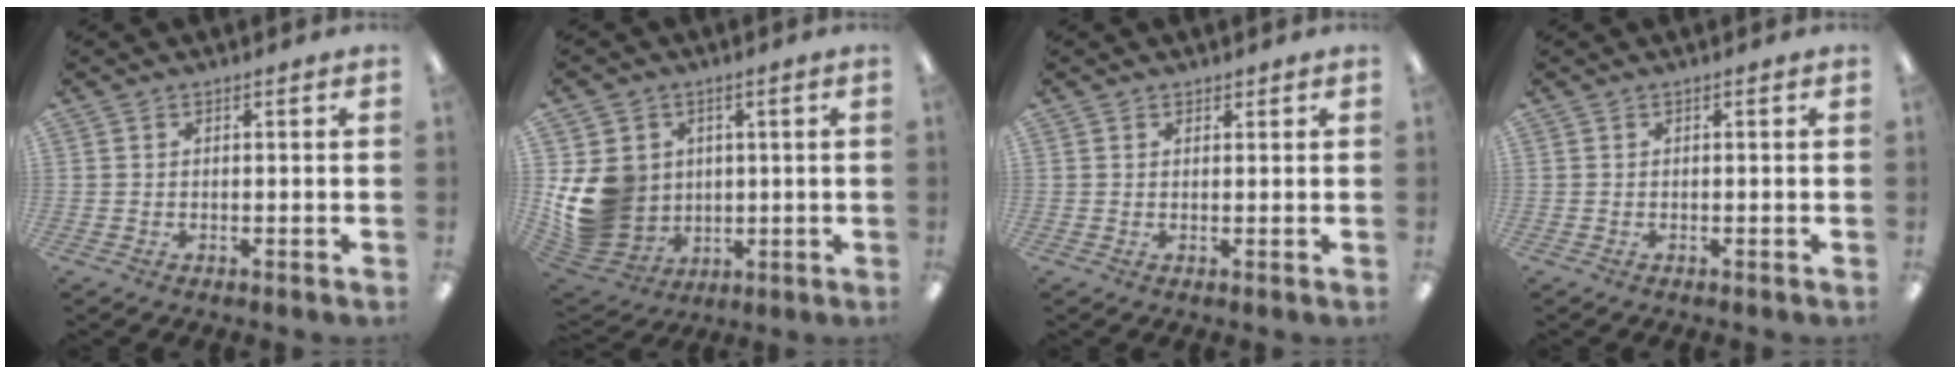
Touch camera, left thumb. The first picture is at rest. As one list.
[{"total": 13.7, "force": [1.1, 12.3, 6.0], "torque": [-0.141, -0.005, 0.033]}, {"total": 1.5, "force": [1.1, 1.0, 0.1], "torque": [0.005, -0.001, 0.018]}, {"total": 0.0}]